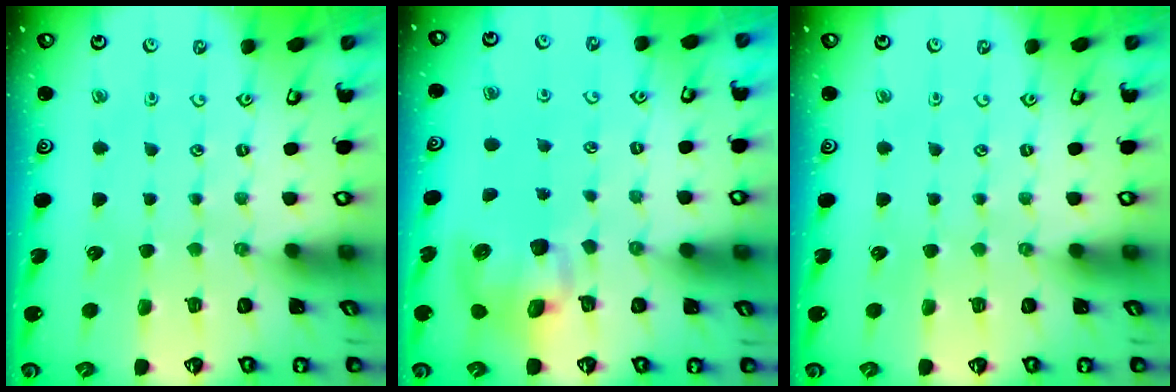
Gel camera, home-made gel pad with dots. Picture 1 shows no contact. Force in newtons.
{"total": 9.0, "press": 8.9, "slide": 1.3}
{"total": 0.0}